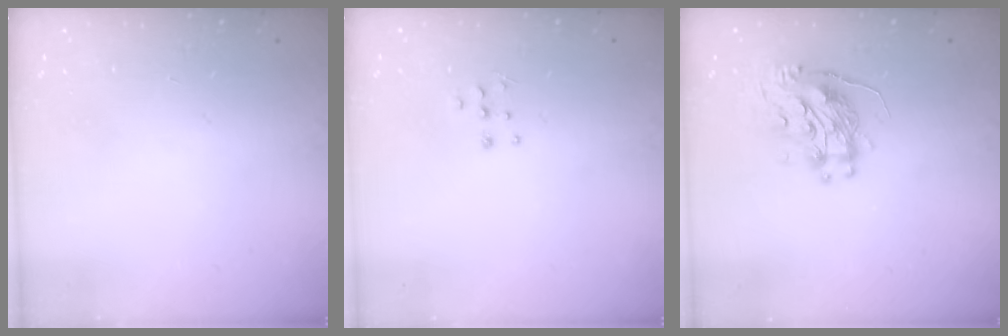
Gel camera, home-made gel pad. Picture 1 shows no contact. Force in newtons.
{"total": 4.6, "press": 4.5, "slide": 0.7}
{"total": 10.7, "press": 10.6, "slide": 1.2}